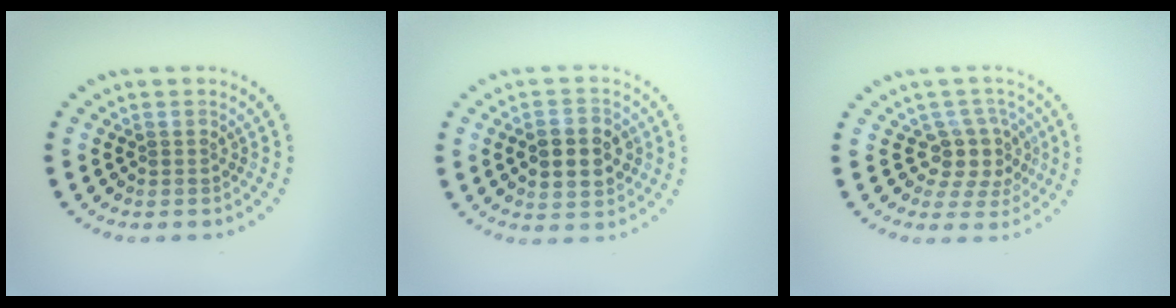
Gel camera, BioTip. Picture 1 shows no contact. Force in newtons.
{"total": 4.6, "press": 4.6, "slide": 0.2}
{"total": 3.4, "press": 2.8, "slide": 2.1}